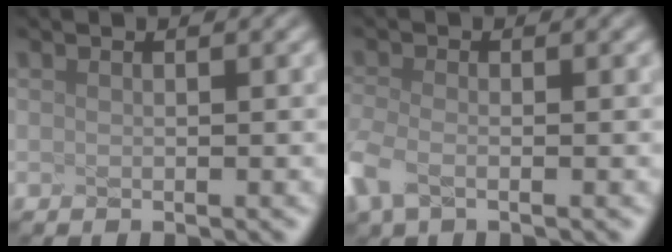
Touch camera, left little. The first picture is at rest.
{"total": 2.2, "force": [-2.0, -0.3, 0.7], "torque": [-0.054, -0.006, -0.005]}